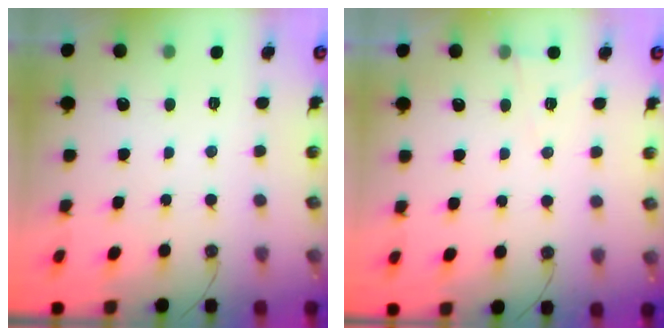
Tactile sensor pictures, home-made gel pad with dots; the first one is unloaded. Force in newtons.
{"total": 5.9, "press": 4.0, "slide": 4.4}